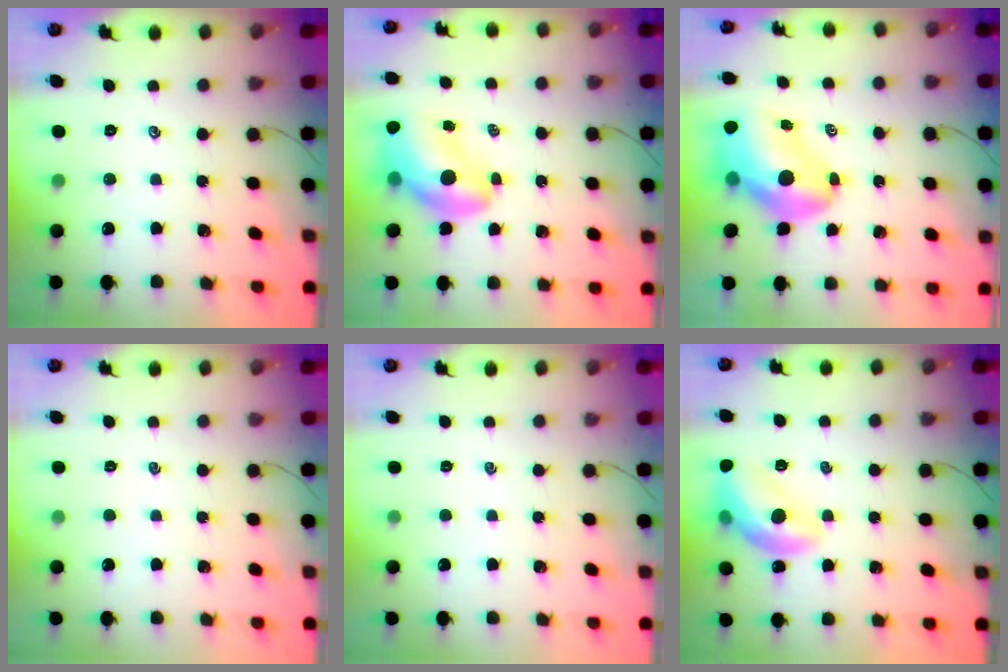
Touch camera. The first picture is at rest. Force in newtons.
{"total": 13.2, "press": 12.7, "slide": 3.9}
{"total": 12.9, "press": 12.2, "slide": 4.0}
{"total": 0.0}
{"total": 0.0}
{"total": 13.9, "press": 13.7, "slide": 2.0}